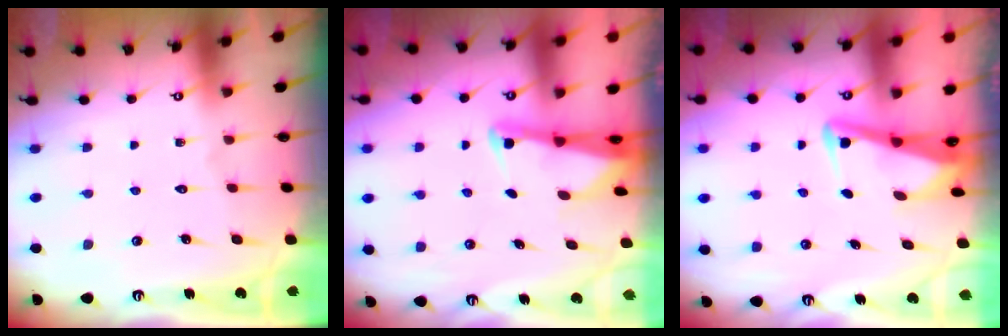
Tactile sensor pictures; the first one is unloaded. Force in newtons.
{"total": 2.4, "press": 2.4, "slide": 0.2}
{"total": 3.6, "press": 3.5, "slide": 0.8}